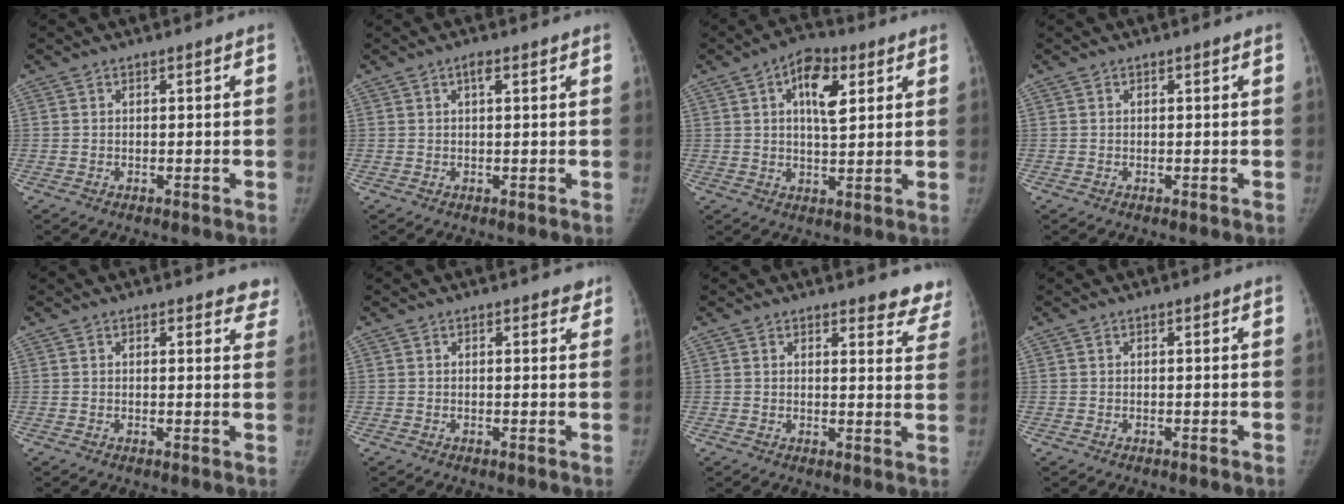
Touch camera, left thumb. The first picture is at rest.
{"total": 1.6, "force": [0.8, 0.5, 1.3], "torque": [-0.023, 0.005, 0.011]}
{"total": 9.1, "force": [3.3, 4.5, 7.2], "torque": [-0.093, -0.003, 0.047]}
{"total": 0.0}
{"total": 4.4, "force": [3.9, 1.8, 1.1], "torque": [0.023, -0.018, 0.027]}
{"total": 1.5, "force": [1.2, 0.8, 0.5], "torque": [0.010, -0.005, 0.007]}
{"total": 8.2, "force": [7.6, 2.5, 1.7], "torque": [0.029, -0.046, 0.058]}
{"total": 0.0}